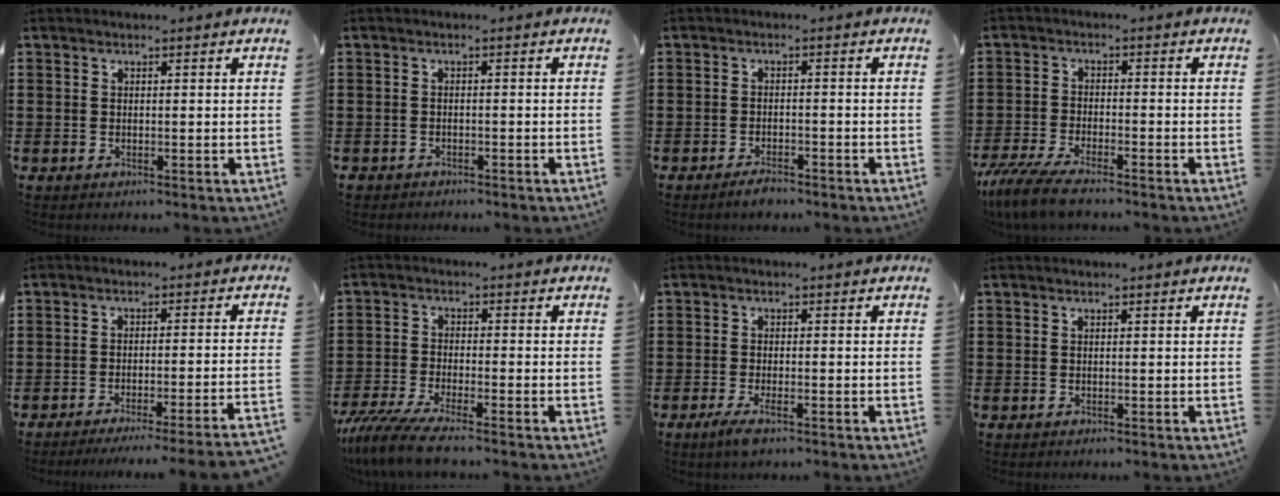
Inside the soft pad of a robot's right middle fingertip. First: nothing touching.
{"total": 1.3, "force": [-1.2, 0.5, -0.1], "torque": [-0.001, 0.003, -0.029]}
{"total": 2.2, "force": [-1.9, 0.6, 0.8], "torque": [-0.017, 0.003, -0.038]}
{"total": 5.7, "force": [-4.9, 0.8, 2.8], "torque": [-0.073, -0.011, -0.098]}
{"total": 3.7, "force": [-3.4, -0.6, 1.6], "torque": [-0.027, -0.009, -0.069]}
{"total": 6.0, "force": [-5.2, 0.3, 2.9], "torque": [-0.081, -0.021, -0.105]}
{"total": 2.4, "force": [-1.2, 0.4, 2.0], "torque": [-0.047, -0.007, -0.026]}
{"total": 0.0}